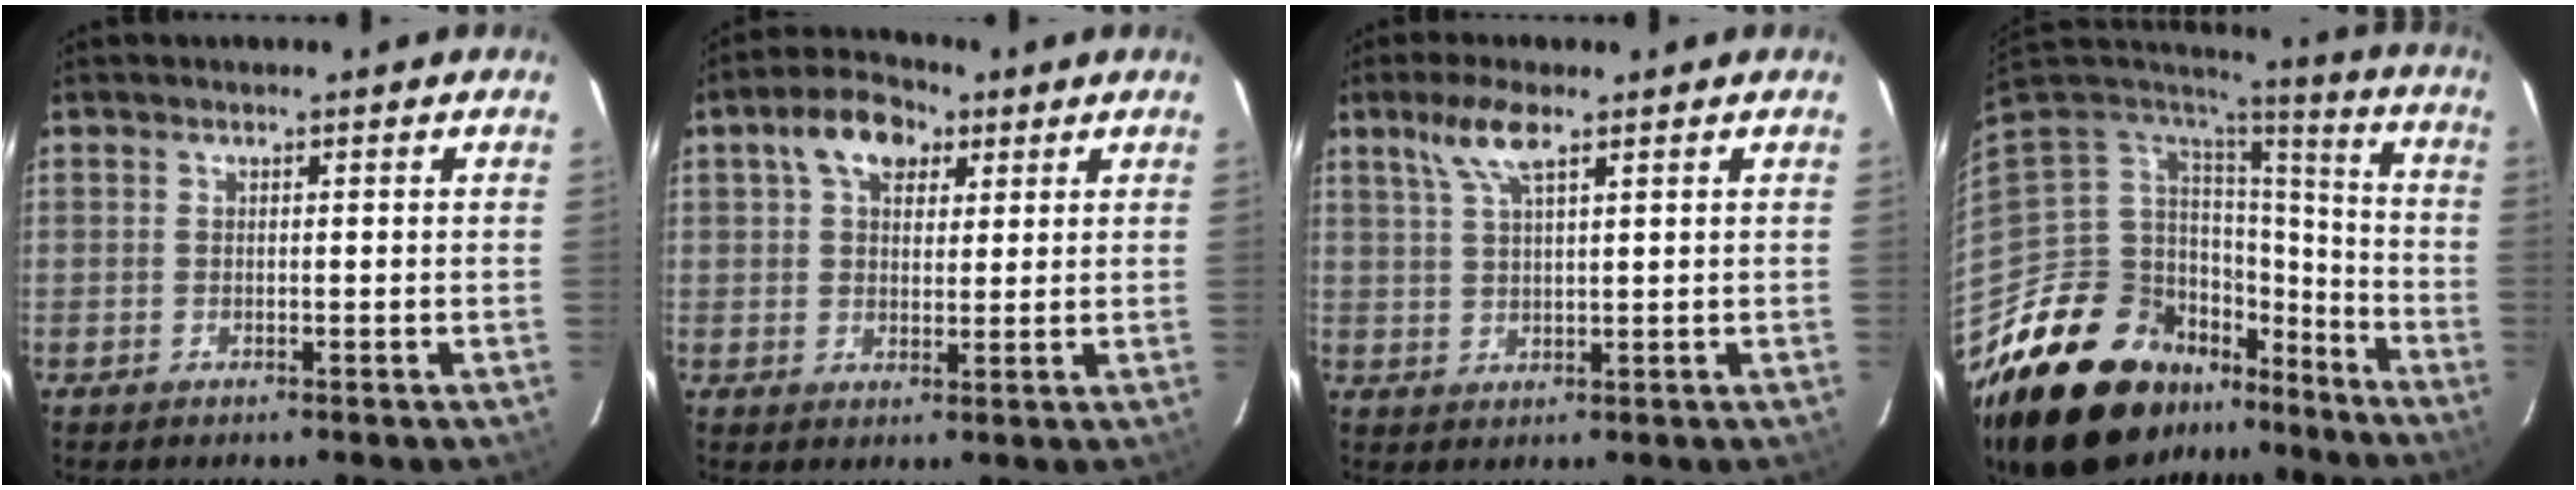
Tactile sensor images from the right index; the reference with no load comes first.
{"total": 7.9, "force": [3.6, 5.0, 4.9], "torque": [-0.084, 0.025, 0.060]}
{"total": 5.5, "force": [3.4, 1.2, 4.1], "torque": [-0.084, 0.009, 0.069]}
{"total": 21.7, "force": [-15.5, 11.6, 9.9], "torque": [-0.195, 0.008, -0.244]}